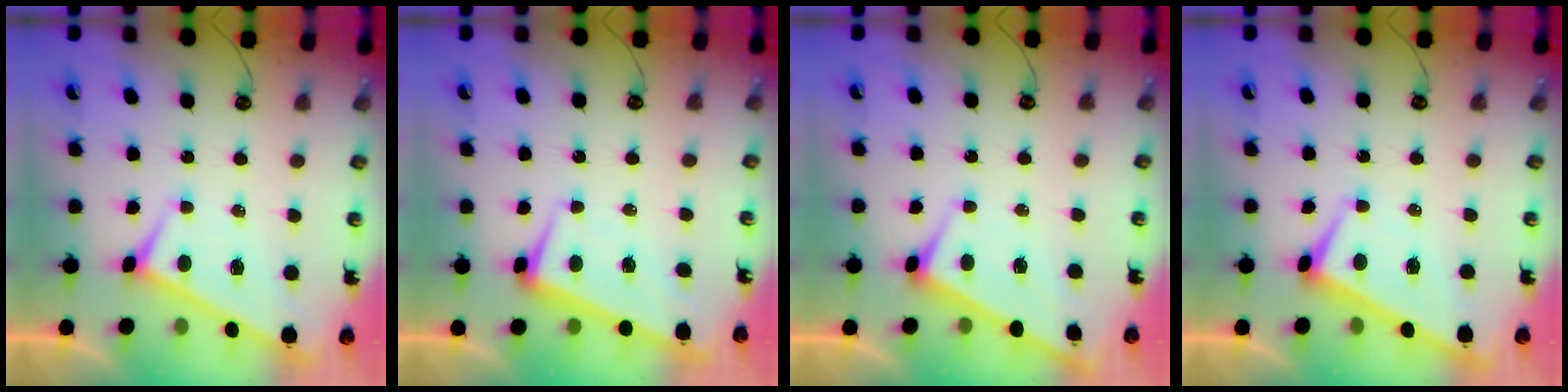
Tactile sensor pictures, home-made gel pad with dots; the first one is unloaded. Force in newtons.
{"total": 1.7, "press": 0.7, "slide": 1.6}
{"total": 2.9, "press": 2.9, "slide": 0.1}
{"total": 1.8, "press": 1.7, "slide": 0.5}